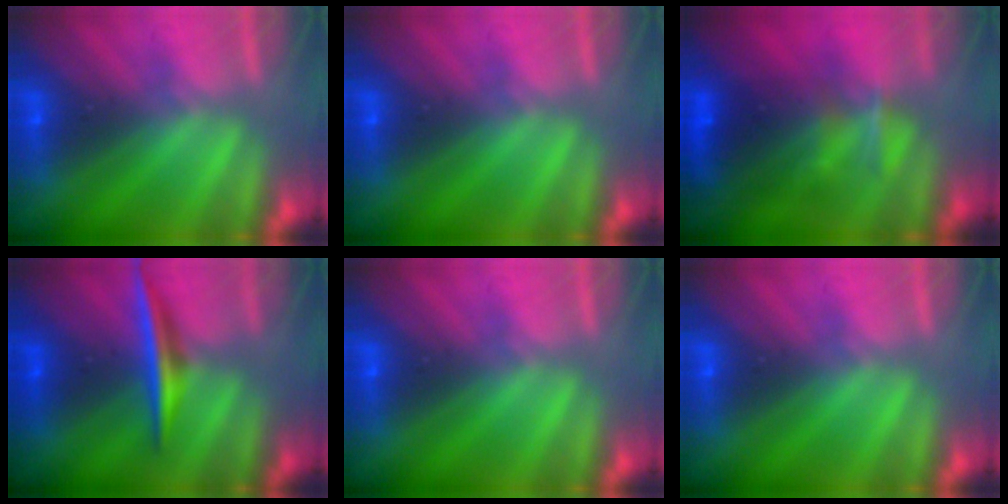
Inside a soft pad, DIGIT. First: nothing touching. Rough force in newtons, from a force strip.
{"total": 0.0}
{"total": 8.1}
{"total": 1.9}
{"total": 0.0}
{"total": 0.0}